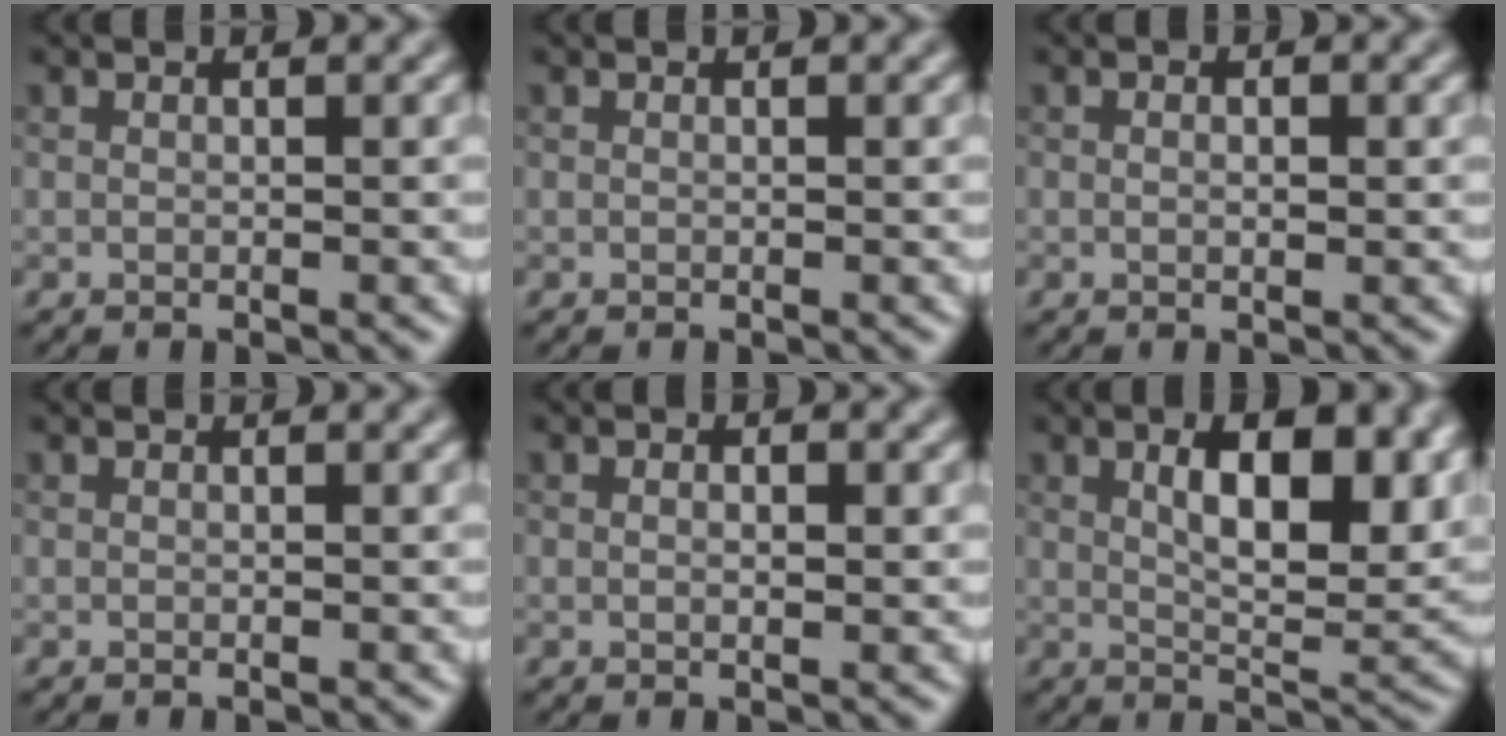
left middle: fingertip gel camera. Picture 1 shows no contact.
{"total": 0.0}
{"total": 0.7, "force": [-0.6, -0.2, 0.3], "torque": [-0.009, -0.001, 0.008]}
{"total": 0.0}
{"total": 0.8, "force": [-0.5, -0.1, 0.6], "torque": [-0.010, -0.002, 0.009]}
{"total": 7.7, "force": [2.1, 2.9, 6.8], "torque": [-0.111, -0.001, 0.049]}